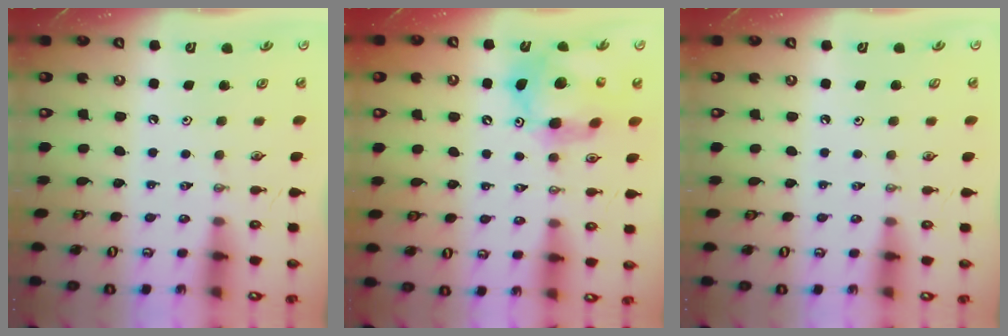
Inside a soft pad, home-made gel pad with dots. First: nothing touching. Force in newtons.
{"total": 13.5, "press": 13.4, "slide": 1.5}
{"total": 1.1, "press": 0.0, "slide": 1.1}